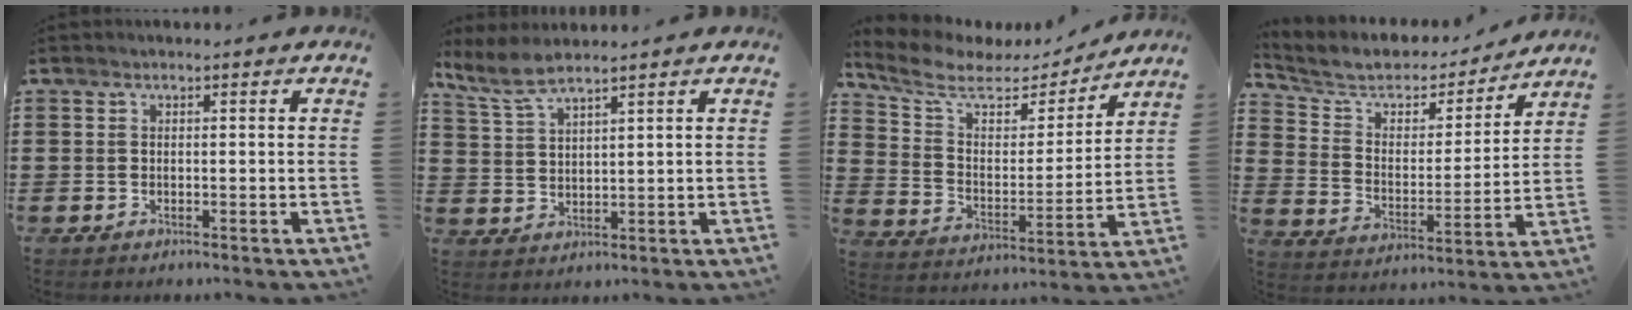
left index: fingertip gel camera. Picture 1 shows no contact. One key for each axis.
{"total": 4.8, "fx": 4.0, "fy": 0.7, "fz": 2.5, "tx": -0.061, "ty": -0.006, "tz": 0.073}
{"total": 7.9, "fx": 6.2, "fy": 3.2, "fz": 3.7, "tx": -0.103, "ty": -0.032, "tz": 0.105}
{"total": 5.9, "fx": 5.1, "fy": 2.5, "fz": 1.8, "tx": -0.068, "ty": -0.032, "tz": 0.082}